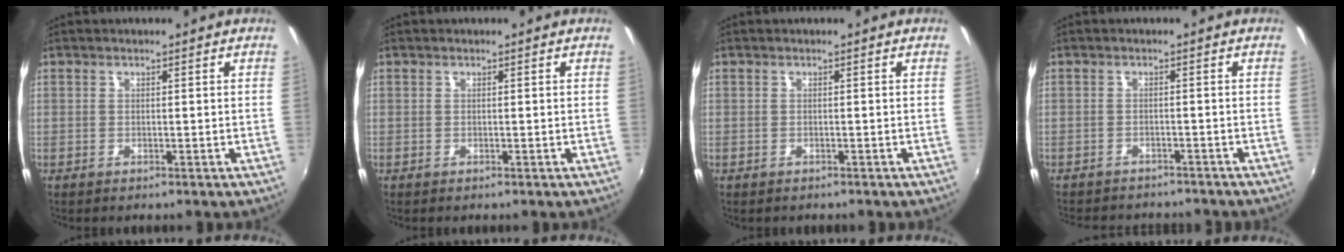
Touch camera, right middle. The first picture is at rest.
{"total": 0.0}
{"total": 0.5, "force": [-0.4, 0.3, 0.1], "torque": [-0.003, -0.002, -0.006]}
{"total": 8.5, "force": [-7.7, 2.5, 2.6], "torque": [-0.066, -0.017, -0.110]}